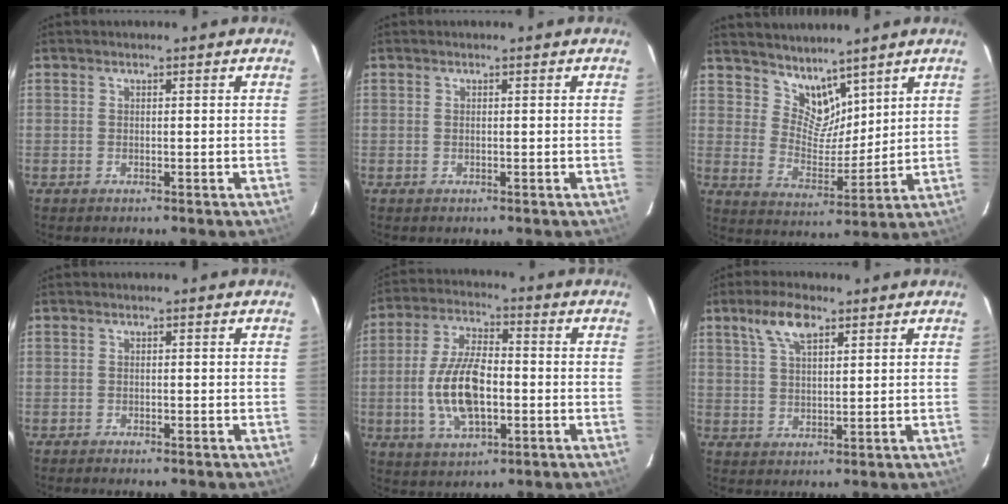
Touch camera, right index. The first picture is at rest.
{"total": 0.0}
{"total": 8.4, "force": [6.8, 4.2, 2.5], "torque": [-0.035, 0.001, 0.131]}
{"total": 1.7, "force": [-1.5, 0.4, 0.6], "torque": [-0.024, -0.006, -0.027]}
{"total": 12.6, "force": [-2.3, 5.8, 10.9], "torque": [-0.222, 0.004, -0.040]}
{"total": 6.4, "force": [3.7, 2.5, 4.5], "torque": [-0.086, 0.015, 0.070]}